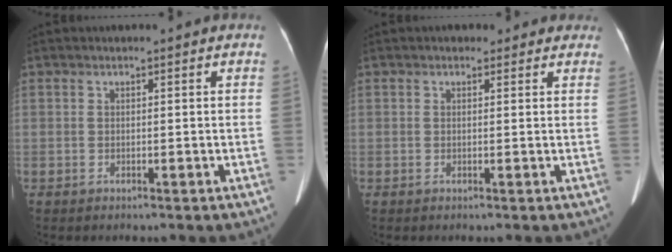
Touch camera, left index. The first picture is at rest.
{"total": 2.7, "force": [1.8, 2.0, 0.5], "torque": [0.009, 0.011, 0.016]}